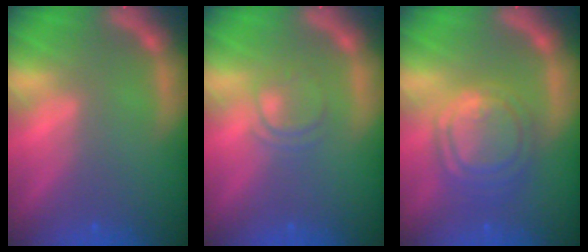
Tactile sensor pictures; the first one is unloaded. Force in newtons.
{"total": 2.4}
{"total": 7.6}